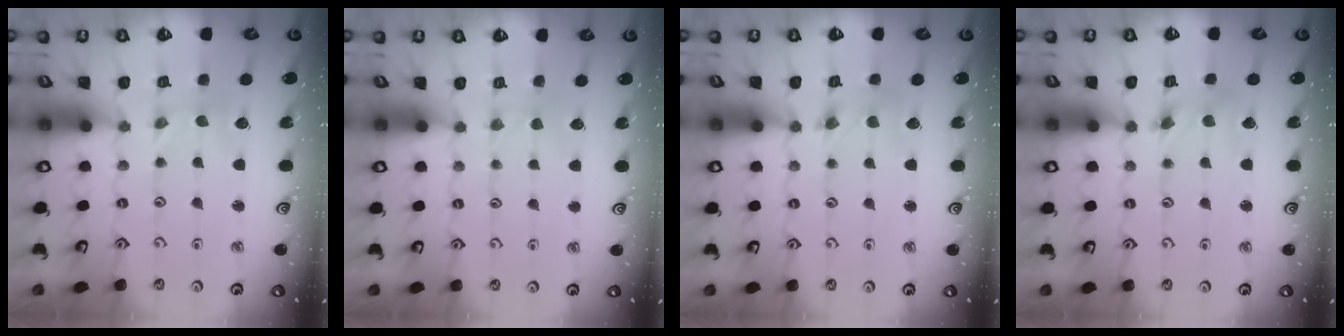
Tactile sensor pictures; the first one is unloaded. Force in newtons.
{"total": 2.4, "press": 2.4, "slide": 0.4}
{"total": 2.4, "press": 2.3, "slide": 0.4}
{"total": 2.5, "press": 2.5, "slide": 0.1}